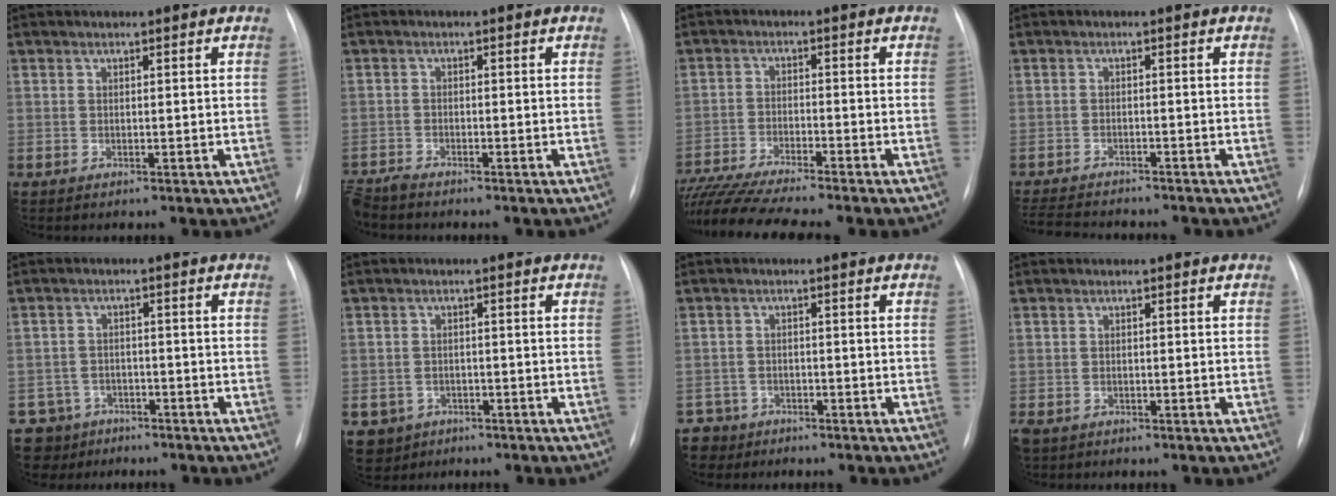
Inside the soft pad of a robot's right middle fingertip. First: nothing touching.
{"total": 3.5, "force": [-3.4, 0.3, 0.8], "torque": [-0.012, -0.014, -0.065]}
{"total": 13.7, "force": [-12.0, -0.4, 6.5], "torque": [-0.112, -0.023, -0.199]}
{"total": 10.7, "force": [-9.7, 2.1, 4.0], "torque": [-0.074, -0.010, -0.139]}
{"total": 6.2, "force": [-4.4, 4.4, -0.6], "torque": [0.015, 0.010, -0.071]}
{"total": 5.1, "force": [-2.7, 4.3, 0.5], "torque": [-0.010, 0.008, -0.038]}
{"total": 4.4, "force": [-3.2, 2.9, -0.8], "torque": [0.016, 0.006, -0.059]}
{"total": 3.3, "force": [-2.1, 2.3, 1.1], "torque": [-0.023, -0.003, -0.033]}